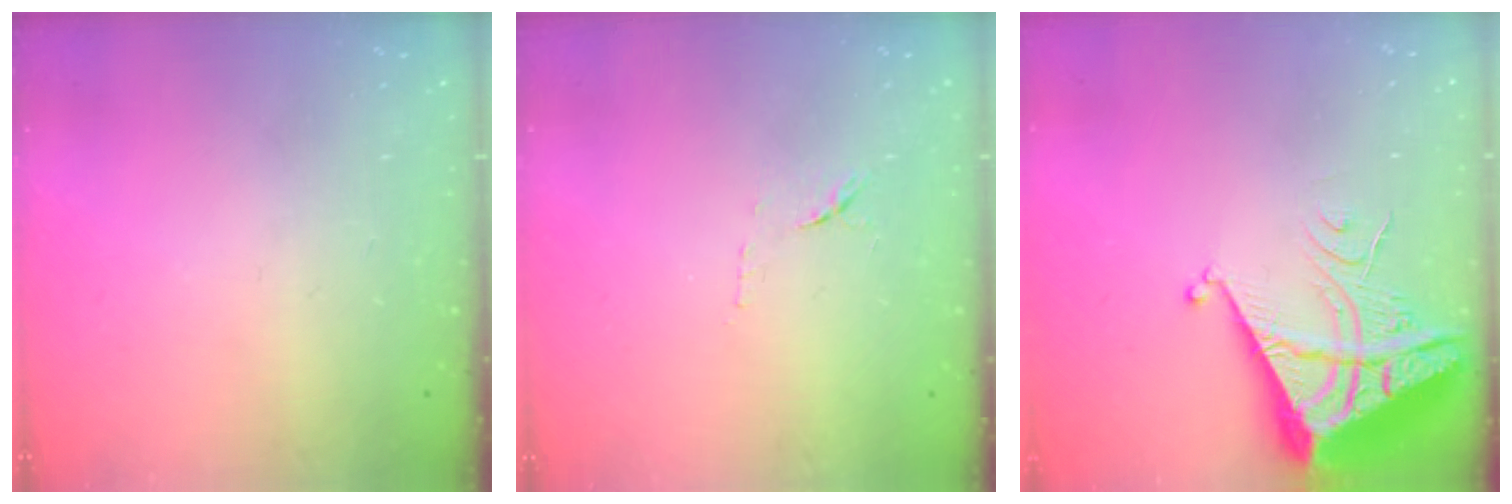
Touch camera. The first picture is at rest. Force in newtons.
{"total": 8.0, "press": 7.9, "slide": 0.9}
{"total": 8.3, "press": 8.2, "slide": 1.0}